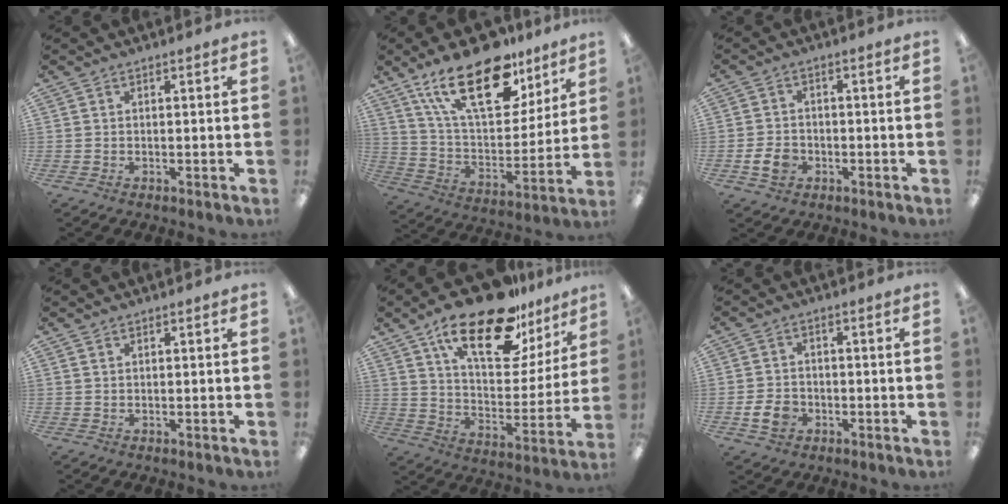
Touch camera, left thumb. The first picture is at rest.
{"total": 24.3, "force": [15.5, 10.8, 15.2], "torque": [-0.268, -0.079, 0.268]}
{"total": 5.1, "force": [-1.8, 3.8, 2.8], "torque": [-0.055, 0.006, -0.031]}
{"total": 0.6, "force": [0.4, 0.4, 0.2], "torque": [-0.005, 0.002, 0.008]}
{"total": 23.8, "force": [15.8, 9.4, 15.1], "torque": [-0.235, -0.095, 0.267]}
{"total": 5.3, "force": [-1.9, 4.0, 2.9], "torque": [-0.065, 0.005, -0.035]}